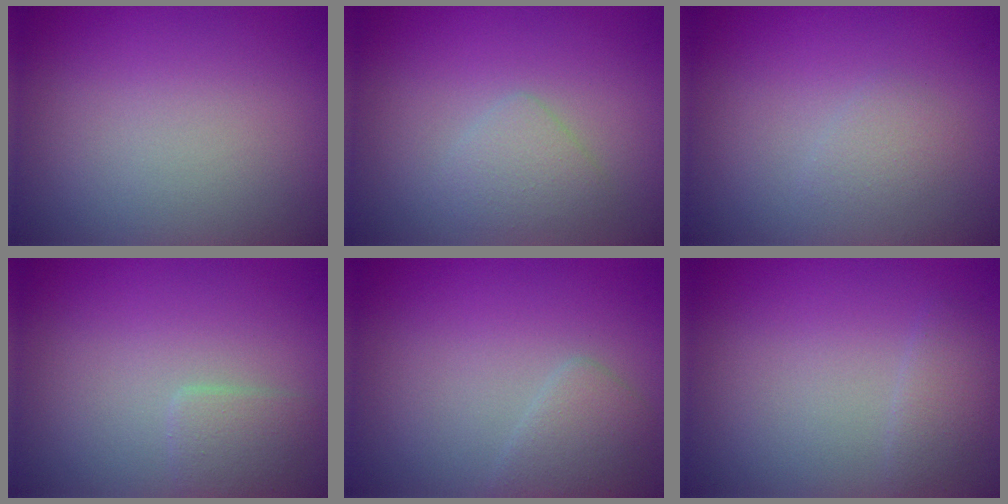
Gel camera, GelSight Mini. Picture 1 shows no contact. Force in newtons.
{"total": 1.8, "press": 1.8, "slide": 0.0}
{"total": 1.1, "press": 1.1, "slide": 0.0}
{"total": 1.6, "press": 1.5, "slide": 0.2}
{"total": 2.0, "press": 2.0, "slide": 0.0}
{"total": 1.5, "press": 1.5, "slide": 0.1}